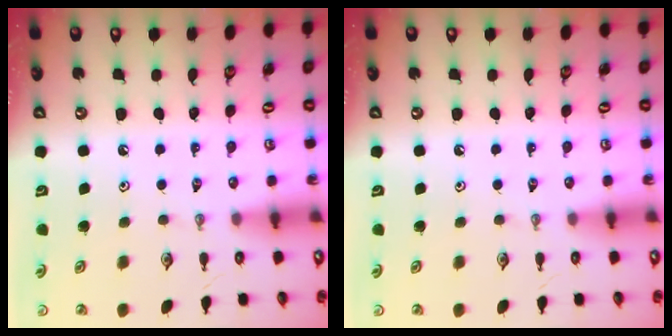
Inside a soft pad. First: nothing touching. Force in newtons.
{"total": 0.0}